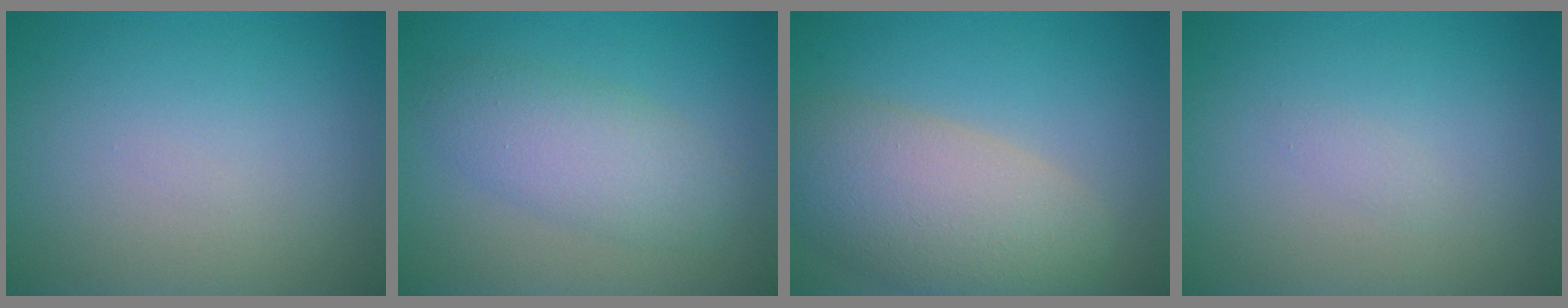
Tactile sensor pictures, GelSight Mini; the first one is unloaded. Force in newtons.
{"total": 4.0, "press": 4.0, "slide": 0.1}
{"total": 7.8, "press": 7.8, "slide": 0.5}
{"total": 0.5, "press": 0.5, "slide": 0.0}